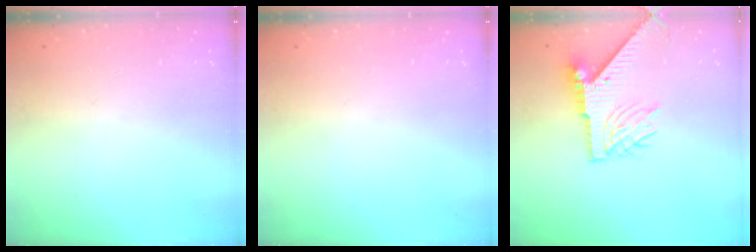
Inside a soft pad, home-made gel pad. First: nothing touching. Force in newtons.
{"total": 0.0}
{"total": 8.7, "press": 8.6, "slide": 1.2}